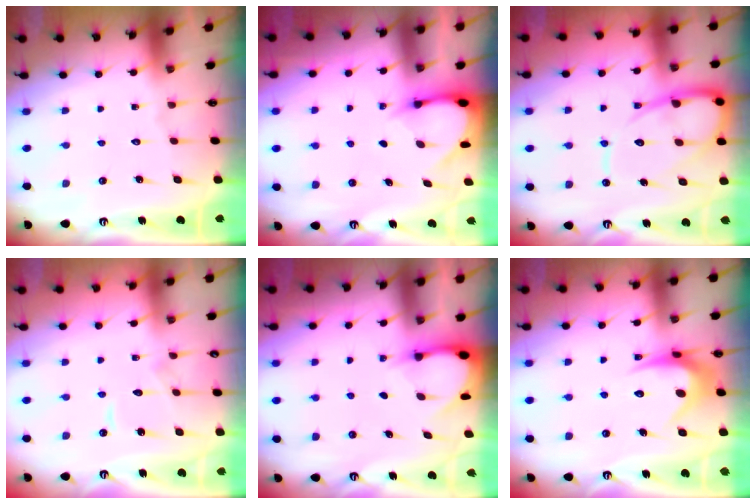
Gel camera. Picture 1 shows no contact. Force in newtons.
{"total": 3.4, "press": 3.4, "slide": 0.3}
{"total": 13.6, "press": 13.5, "slide": 1.3}
{"total": 4.8, "press": 4.7, "slide": 0.5}
{"total": 3.1, "press": 3.1, "slide": 0.4}
{"total": 9.7, "press": 9.7, "slide": 0.4}